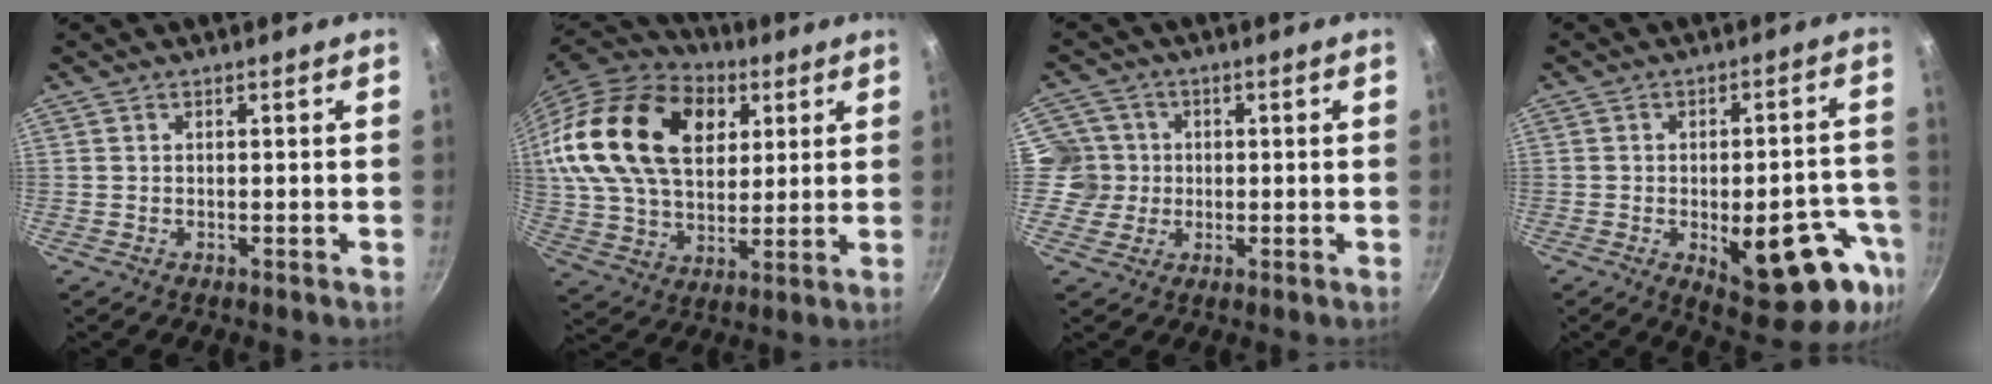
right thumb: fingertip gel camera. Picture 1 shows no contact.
{"total": 27.7, "force": [9.4, 17.9, 19.0], "torque": [-0.331, 0.000, 0.164]}
{"total": 5.6, "force": [0.3, 5.5, 0.6], "torque": [0.035, 0.006, -0.004]}
{"total": 18.2, "force": [-6.4, 7.7, 15.2], "torque": [-0.139, 0.016, -0.074]}